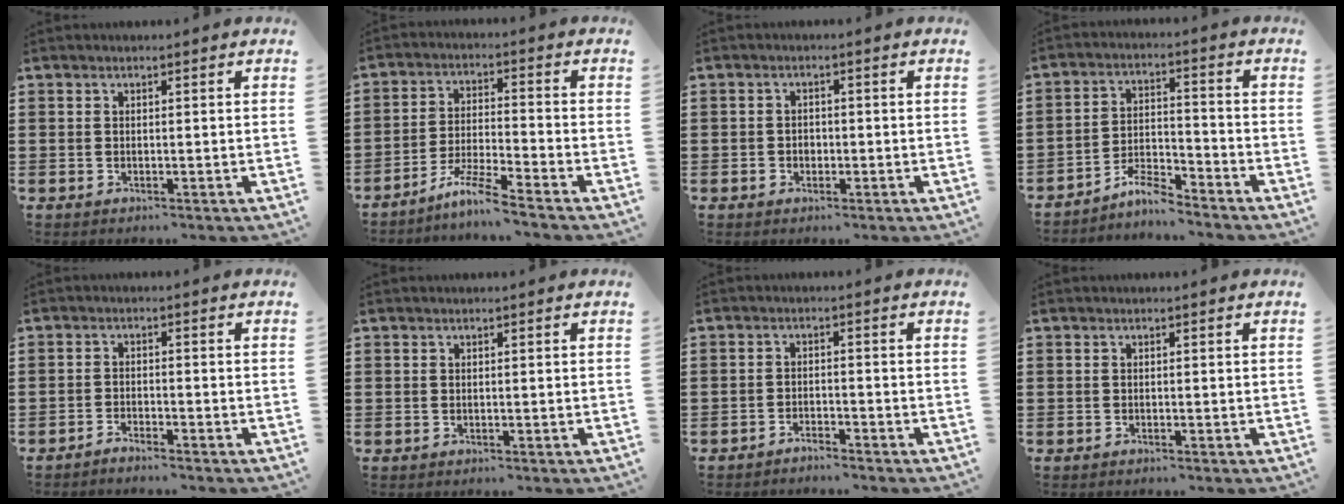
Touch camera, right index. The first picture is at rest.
{"total": 6.4, "force": [-5.5, -0.4, 3.3], "torque": [-0.076, -0.013, -0.106]}
{"total": 1.3, "force": [-0.4, 1.1, 0.5], "torque": [-0.014, 0.002, -0.010]}
{"total": 5.3, "force": [-4.9, 0.8, 1.8], "torque": [-0.039, 0.005, -0.097]}
{"total": 1.7, "force": [-1.7, -0.2, -0.1], "torque": [-0.002, 0.005, -0.036]}
{"total": 0.0}
{"total": 2.0, "force": [-2.0, 0.0, -0.2], "torque": [-0.003, 0.003, -0.043]}
{"total": 0.0}